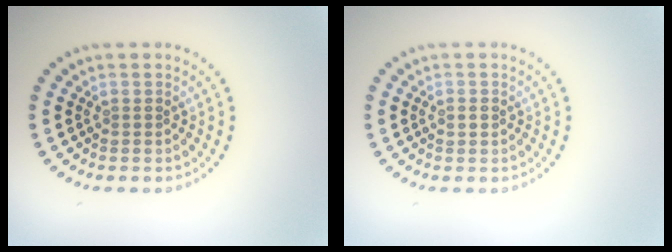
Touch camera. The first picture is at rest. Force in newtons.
{"total": 1.1, "press": 1.1, "slide": 0.1}